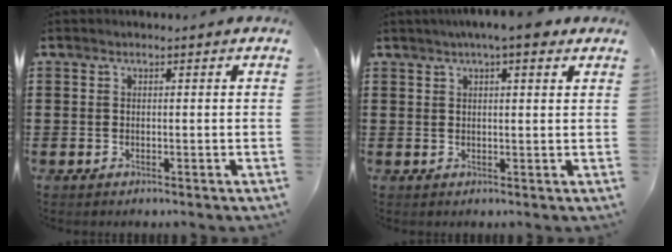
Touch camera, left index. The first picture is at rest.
{"total": 4.2, "force": [2.8, 0.7, 3.1], "torque": [-0.058, 0.005, 0.047]}